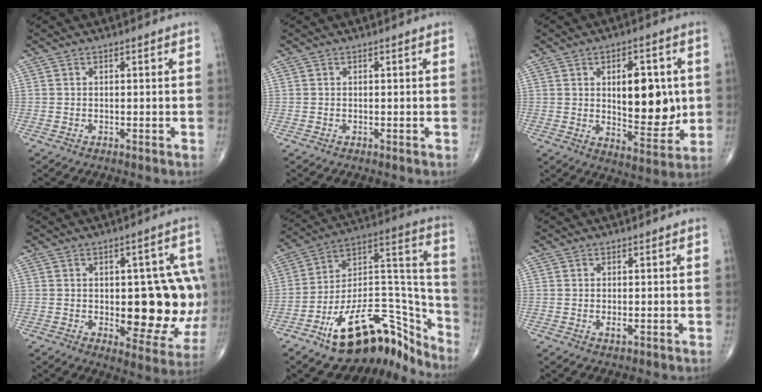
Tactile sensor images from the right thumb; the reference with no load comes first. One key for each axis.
{"total": 0.0}
{"total": 13.9, "fx": 1.5, "fy": 6.9, "fz": 12.0, "tx": -0.132, "ty": -0.019, "tz": 0.031}
{"total": 17.4, "fx": -0.3, "fy": 8.0, "fz": 15.4, "tx": -0.158, "ty": -0.009, "tz": 0.009}
{"total": 23.6, "fx": -16.6, "fy": 10.1, "fz": 13.4, "tx": -0.141, "ty": 0.136, "tz": -0.272}
{"total": 1.1, "fx": -0.2, "fy": 0.5, "fz": 0.9, "tx": -0.018, "ty": -0.005, "tz": -0.004}